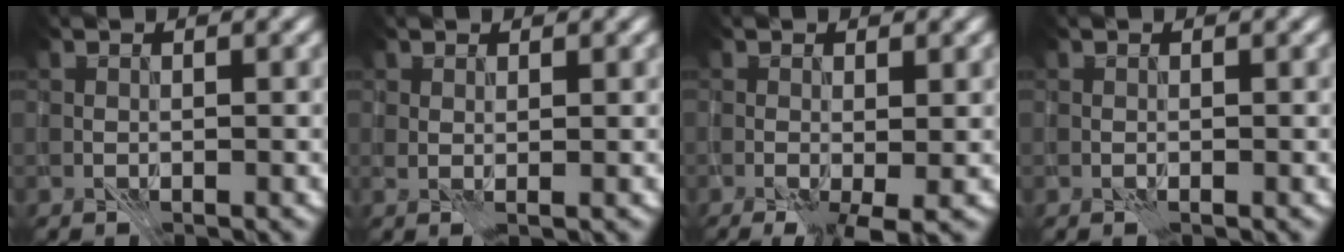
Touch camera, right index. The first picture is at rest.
{"total": 1.2, "force": [0.9, 0.3, 0.9], "torque": [-0.014, -0.002, 0.016]}
{"total": 3.6, "force": [-1.1, 1.1, 3.2], "torque": [-0.051, -0.006, -0.011]}
{"total": 0.0}